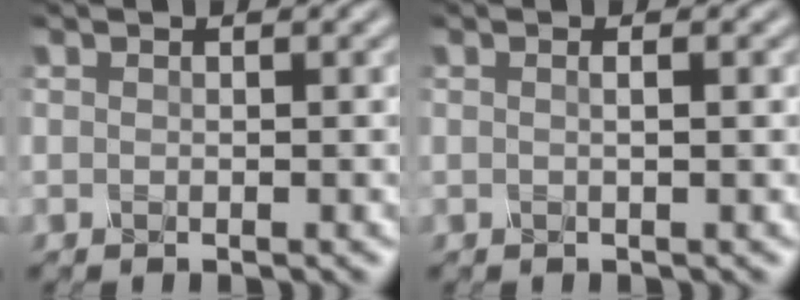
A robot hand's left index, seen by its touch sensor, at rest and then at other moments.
{"total": 1.2, "force": [0.2, 0.5, 1.0], "torque": [-0.004, -0.004, -0.007]}